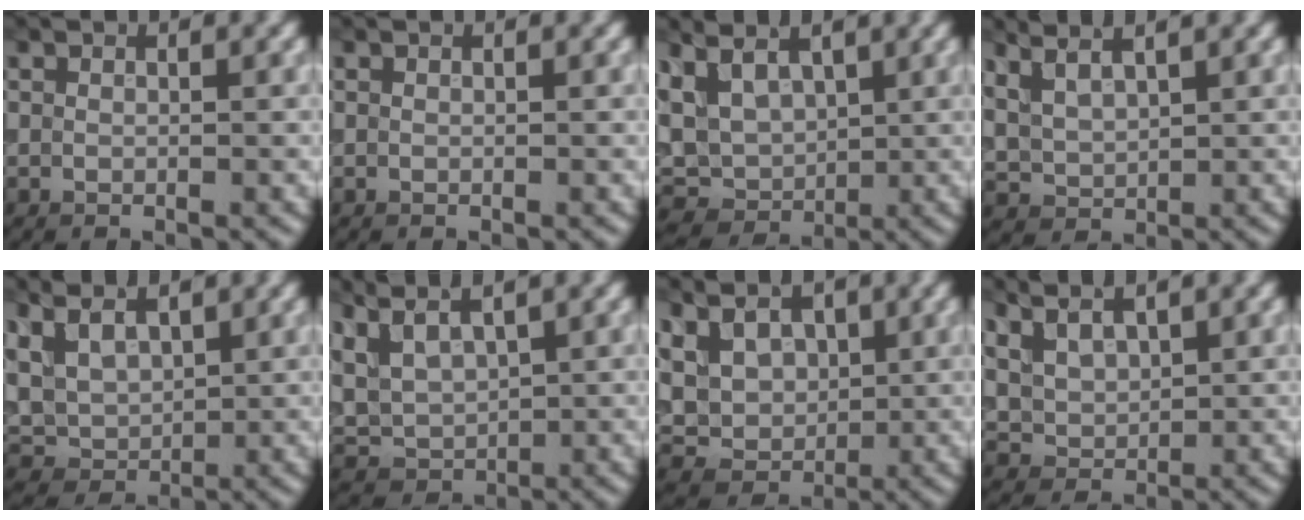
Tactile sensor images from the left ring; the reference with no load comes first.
{"total": 0.0}
{"total": 6.9, "force": [2.7, 4.5, 4.5], "torque": [-0.098, 0.006, 0.045]}
{"total": 3.8, "force": [2.9, 1.4, 2.1], "torque": [-0.049, 0.016, 0.053]}
{"total": 5.2, "force": [2.9, 3.1, 3.0], "torque": [-0.074, 0.007, 0.049]}
{"total": 4.4, "force": [3.0, 2.0, 2.5], "torque": [-0.063, 0.009, 0.058]}
{"total": 7.3, "force": [2.8, 5.5, 4.0], "torque": [-0.084, 0.015, 0.033]}
{"total": 5.3, "force": [3.4, 2.9, 2.8], "torque": [-0.081, 0.014, 0.070]}